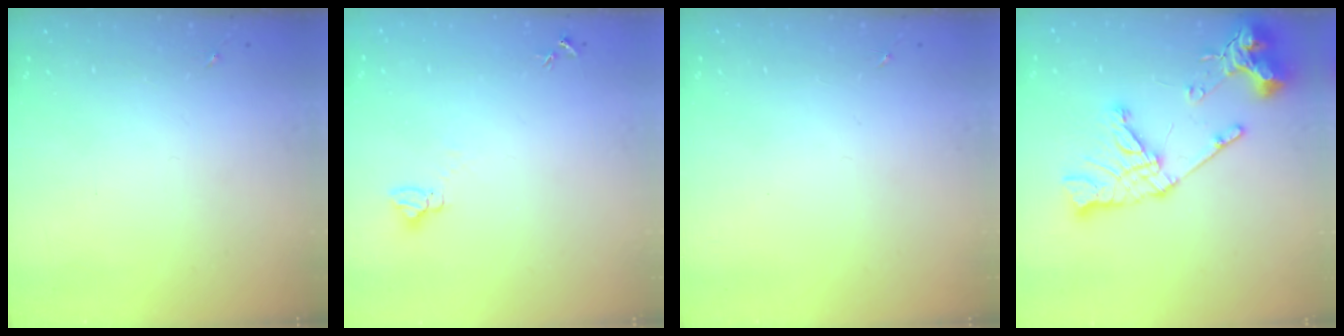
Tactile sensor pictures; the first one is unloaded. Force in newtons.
{"total": 3.9, "press": 3.8, "slide": 0.3}
{"total": 0.0}
{"total": 21.3, "press": 21.2, "slide": 2.3}